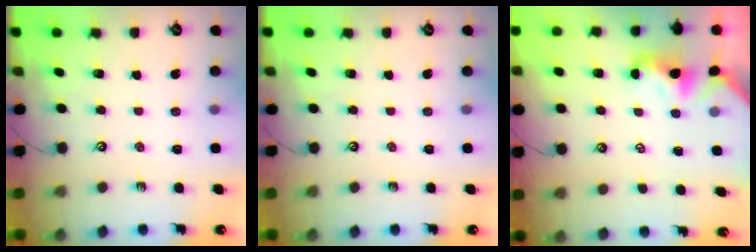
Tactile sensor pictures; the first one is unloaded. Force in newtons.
{"total": 0.0}
{"total": 2.0, "press": 1.9, "slide": 0.4}